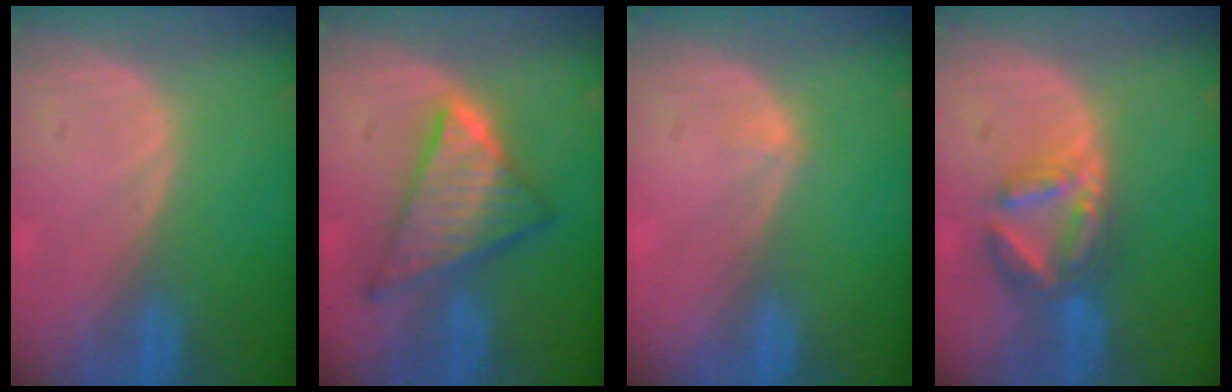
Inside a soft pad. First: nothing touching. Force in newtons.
{"total": 9.1, "press": 9.1, "slide": 0.6}
{"total": 0.8, "press": 0.6, "slide": 0.5}
{"total": 7.0, "press": 6.2, "slide": 3.4}